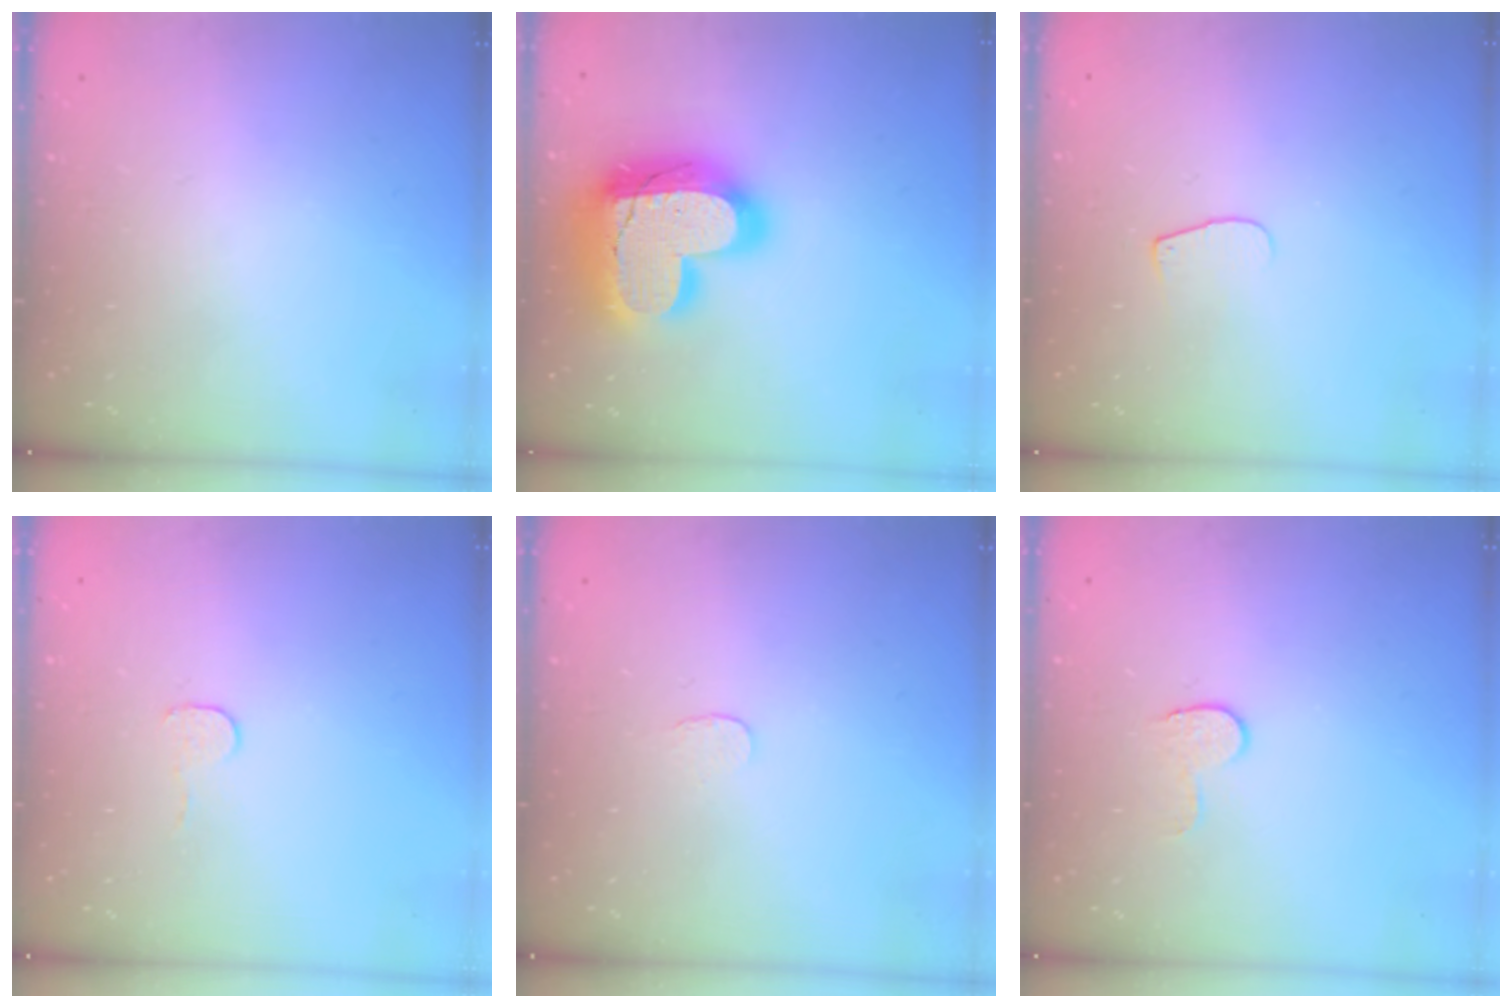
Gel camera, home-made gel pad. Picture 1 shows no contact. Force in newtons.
{"total": 27.3, "press": 27.2, "slide": 2.0}
{"total": 4.8, "press": 4.8, "slide": 0.4}
{"total": 3.4, "press": 3.4, "slide": 0.3}
{"total": 3.0, "press": 3.0, "slide": 0.2}
{"total": 5.9, "press": 5.9, "slide": 0.5}